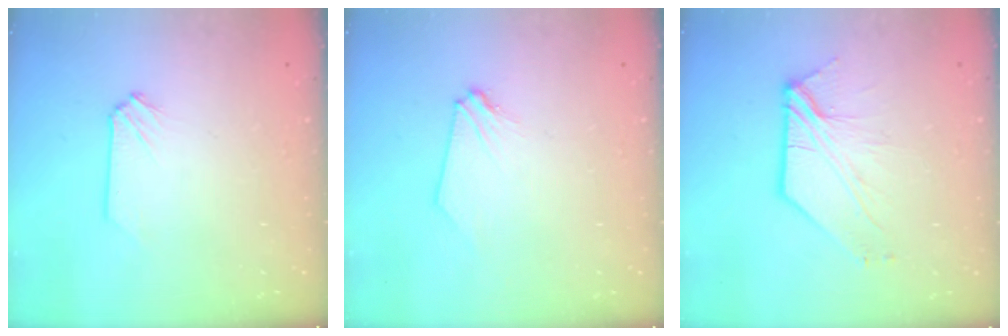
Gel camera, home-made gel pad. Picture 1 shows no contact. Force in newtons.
{"total": 0.0}
{"total": 6.3, "press": 6.2, "slide": 0.8}